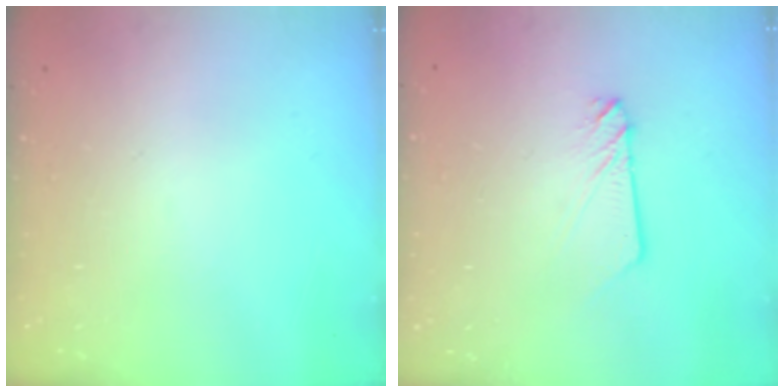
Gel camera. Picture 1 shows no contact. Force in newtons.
{"total": 3.0, "press": 3.0, "slide": 0.2}